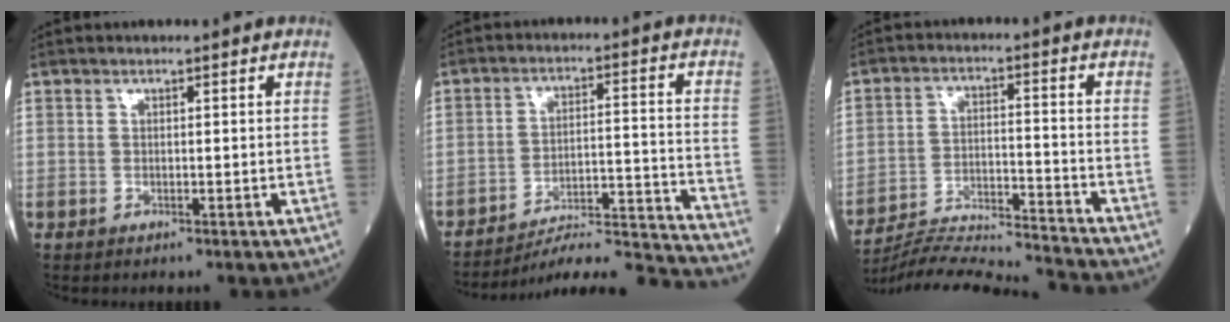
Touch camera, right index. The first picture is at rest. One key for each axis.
{"total": 18.6, "fx": -18.2, "fy": -2.2, "fz": 3.5, "tx": -0.030, "ty": 0.005, "tz": -0.263}
{"total": 15.3, "fx": -15.0, "fy": -1.6, "fz": 2.7, "tx": -0.052, "ty": 0.000, "tz": -0.240}